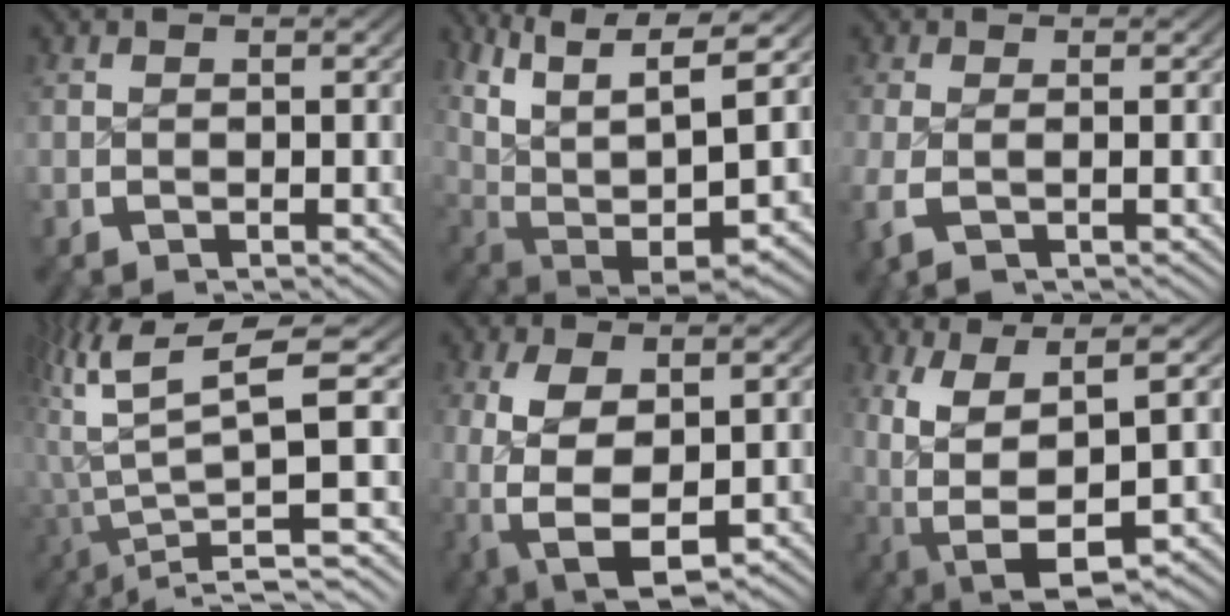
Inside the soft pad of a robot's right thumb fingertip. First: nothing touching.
{"total": 16.7, "force": [1.3, 11.3, 12.3], "torque": [-0.256, -0.058, 0.041]}
{"total": 2.2, "force": [-0.3, 0.8, 2.1], "torque": [-0.059, -0.008, -0.001]}
{"total": 13.1, "force": [0.8, 6.3, 11.4], "torque": [-0.211, -0.019, 0.028]}
{"total": 10.4, "force": [-2.6, 6.7, 7.4], "torque": [-0.192, -0.058, -0.008]}
{"total": 11.2, "force": [-1.6, 6.5, 9.0], "torque": [-0.201, -0.044, 0.001]}